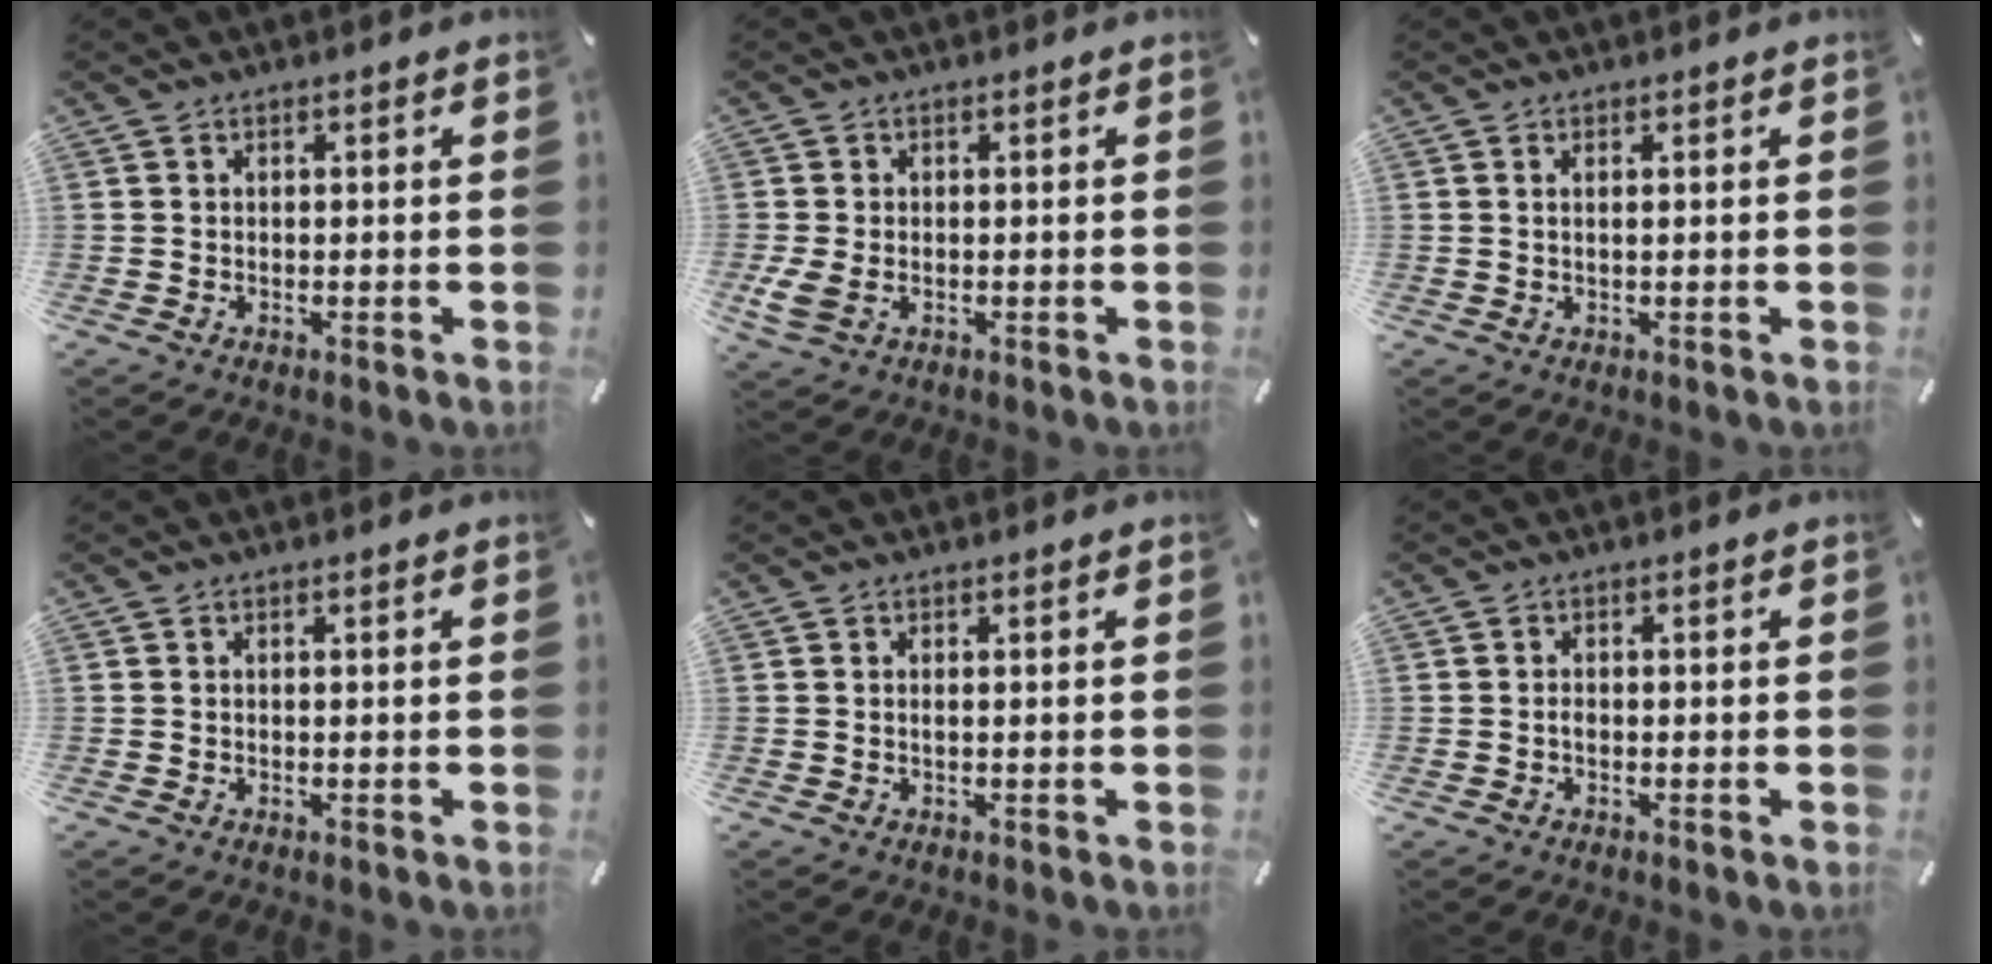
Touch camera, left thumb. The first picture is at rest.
{"total": 3.9, "force": [-0.7, 2.8, 2.8], "torque": [-0.061, -0.007, -0.014]}
{"total": 0.8, "force": [0.2, 0.1, 0.8], "torque": [-0.017, -0.002, 0.004]}
{"total": 0.0}
{"total": 0.5, "force": [0.0, 0.1, 0.5], "torque": [-0.010, -0.002, 0.001]}
{"total": 0.9, "force": [-0.3, 0.5, 0.7], "torque": [-0.016, -0.002, -0.006]}